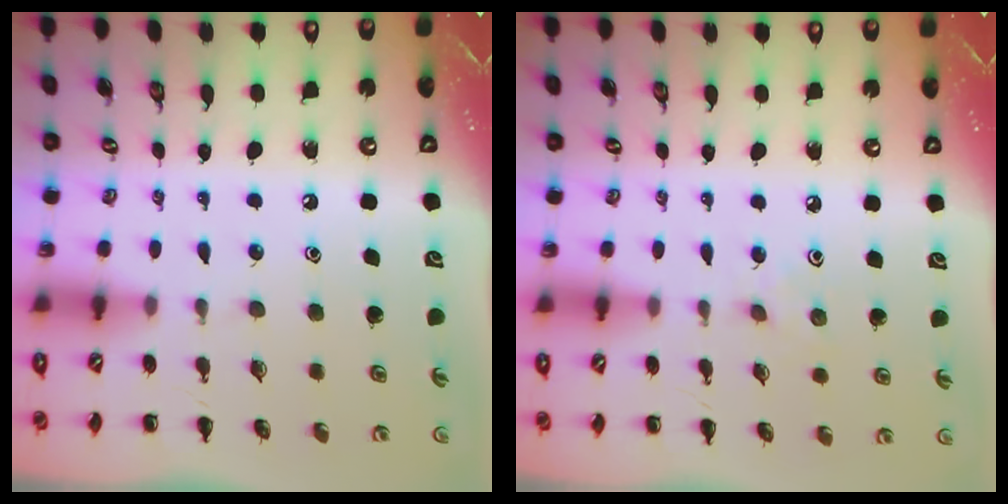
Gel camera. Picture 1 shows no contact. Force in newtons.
{"total": 2.5, "press": 2.3, "slide": 1.0}